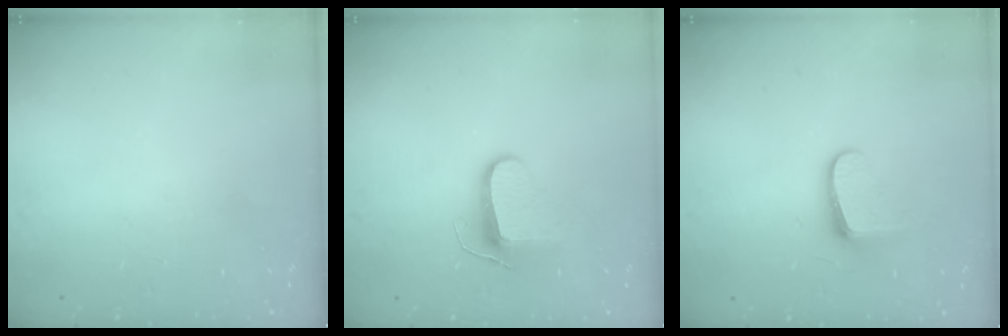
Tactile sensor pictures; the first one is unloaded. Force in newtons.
{"total": 9.6, "press": 9.6, "slide": 0.8}
{"total": 8.9, "press": 8.8, "slide": 0.8}